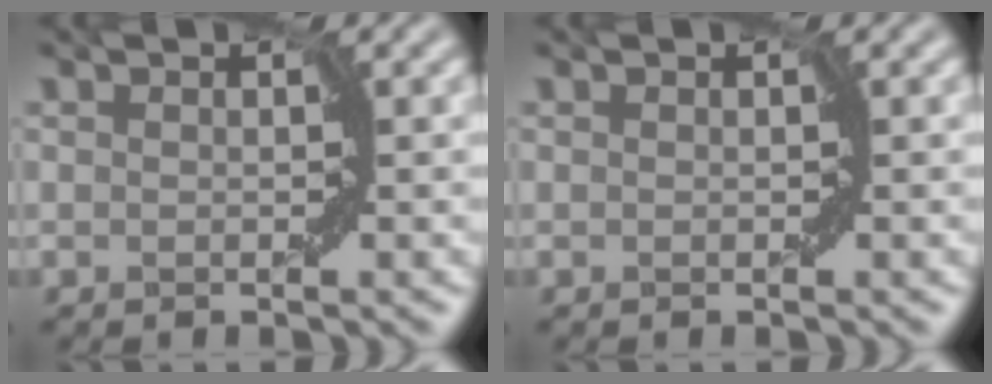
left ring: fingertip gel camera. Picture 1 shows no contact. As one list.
[{"total": 0.0}]